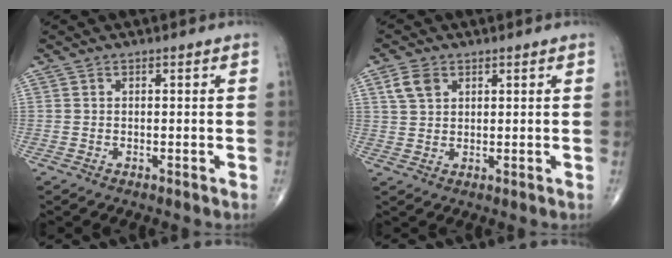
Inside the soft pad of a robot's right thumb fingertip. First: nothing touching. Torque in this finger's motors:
{"motor_torque": [-0.17, 0.21, 0.20, 0.09, 0.01]}